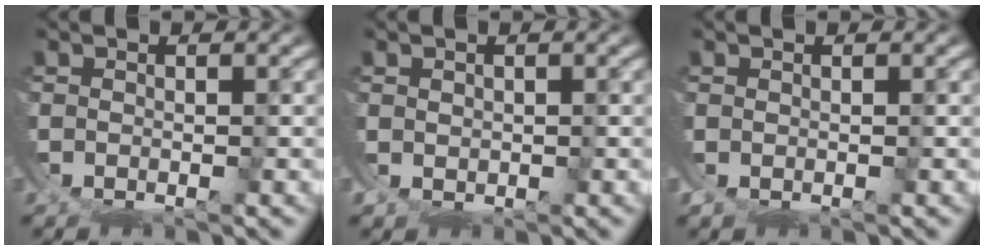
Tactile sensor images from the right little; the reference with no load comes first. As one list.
[{"total": 1.5, "force": [1.3, -0.6, -0.5], "torque": [0.004, -0.006, 0.030]}, {"total": 1.4, "force": [0.1, 1.2, 0.7], "torque": [-0.025, -0.006, 0.004]}]